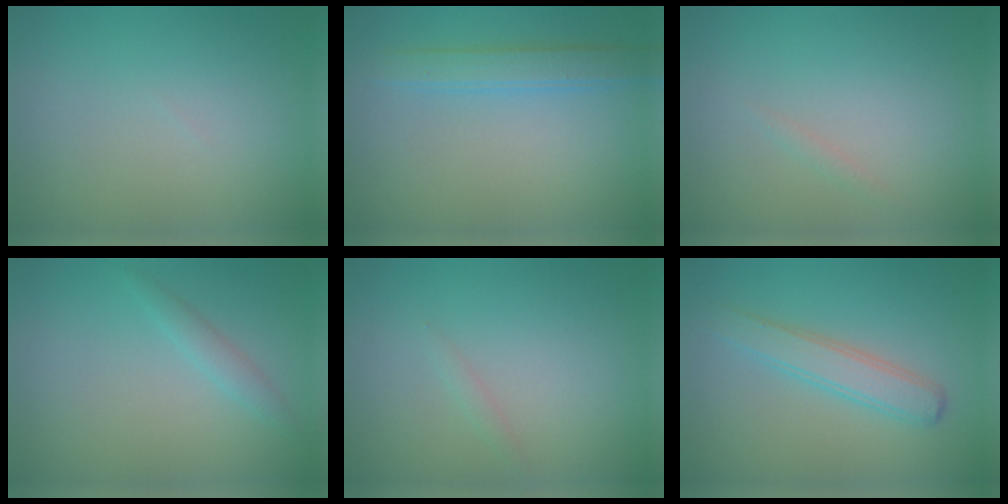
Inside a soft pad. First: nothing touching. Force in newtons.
{"total": 2.0, "press": 2.0, "slide": 0.1}
{"total": 0.6, "press": 0.6, "slide": 0.1}
{"total": 1.3, "press": 1.3, "slide": 0.0}
{"total": 0.6, "press": 0.6, "slide": 0.0}
{"total": 2.9, "press": 2.9, "slide": 0.0}